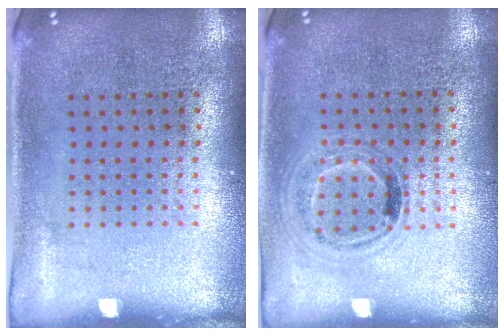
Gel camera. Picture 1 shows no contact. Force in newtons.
{"total": 0.9, "press": 0.9, "slide": 0.3}